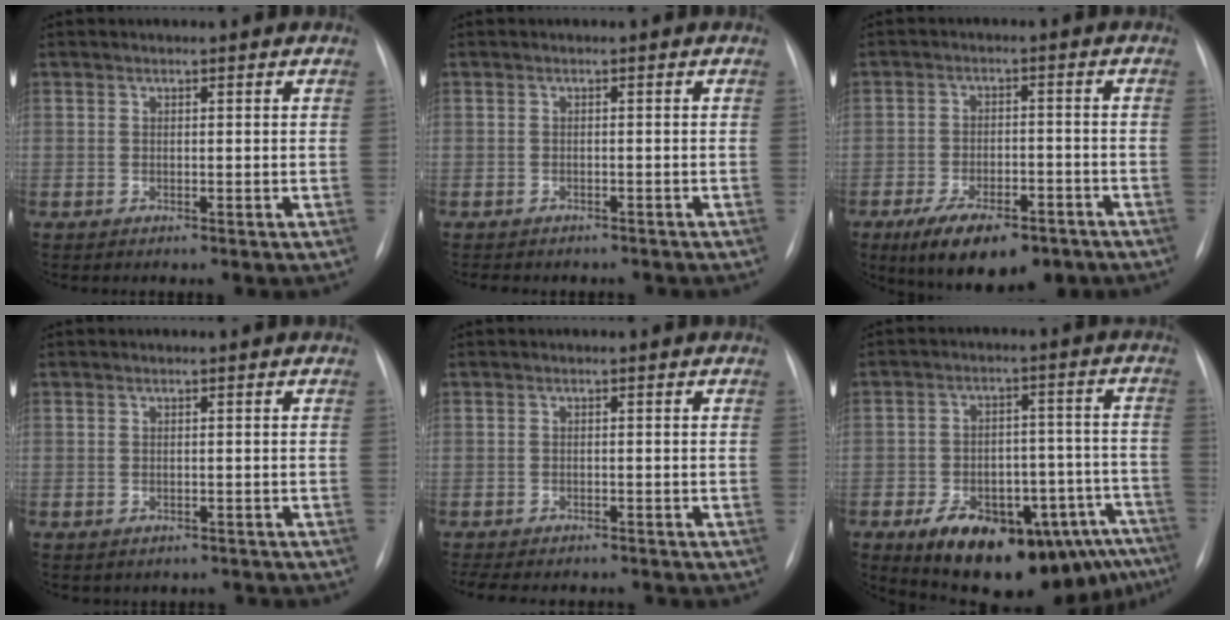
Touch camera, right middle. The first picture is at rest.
{"total": 6.6, "force": [-5.6, 2.5, 2.2], "torque": [-0.032, 0.002, -0.063]}
{"total": 12.0, "force": [-8.2, 4.9, 7.2], "torque": [-0.113, -0.006, -0.126]}
{"total": 2.5, "force": [-2.1, 1.3, 0.4], "torque": [-0.013, 0.004, -0.021]}
{"total": 10.5, "force": [-9.2, 3.0, 4.0], "torque": [-0.073, -0.007, -0.116]}
{"total": 21.1, "force": [-13.5, 8.3, 14.0], "torque": [-0.129, 0.032, -0.178]}